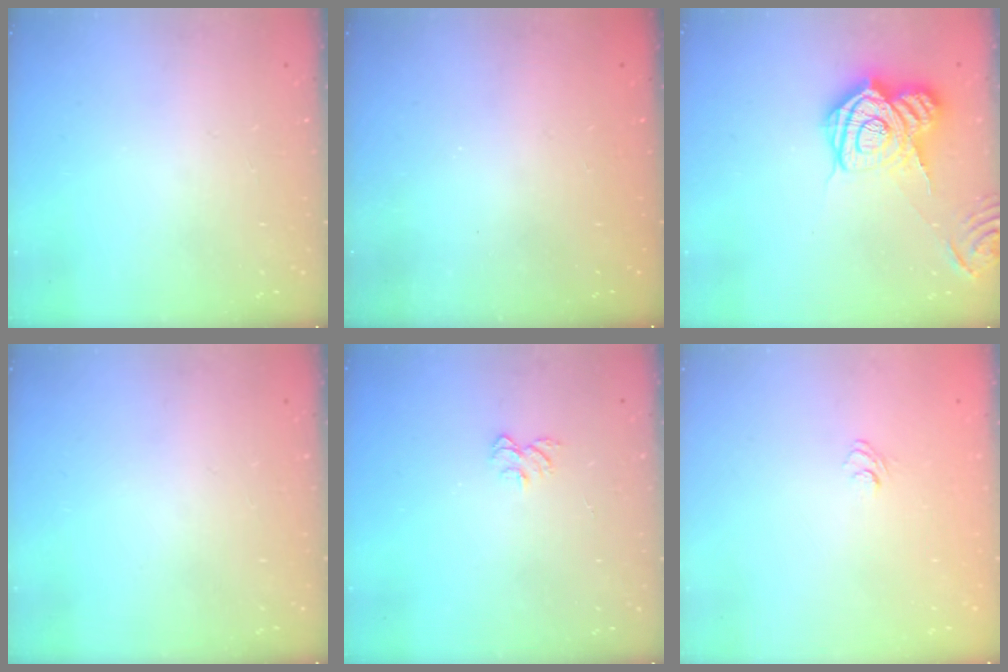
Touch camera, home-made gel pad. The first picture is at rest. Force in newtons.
{"total": 2.6, "press": 2.4, "slide": 0.8}
{"total": 17.5, "press": 17.5, "slide": 1.3}
{"total": 0.0}
{"total": 5.4, "press": 5.4, "slide": 0.5}
{"total": 4.3, "press": 4.0, "slide": 1.4}